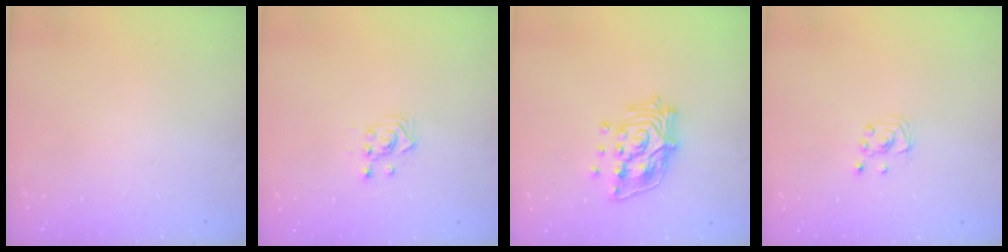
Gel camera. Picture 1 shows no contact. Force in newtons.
{"total": 2.3, "press": 2.3, "slide": 0.2}
{"total": 14.9, "press": 14.8, "slide": 2.2}
{"total": 2.2, "press": 2.2, "slide": 0.2}